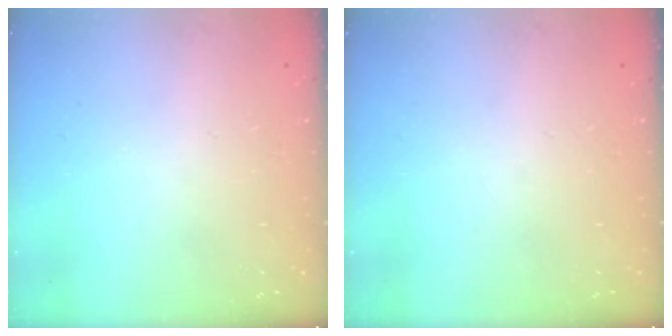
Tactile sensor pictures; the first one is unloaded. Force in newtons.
{"total": 0.0}